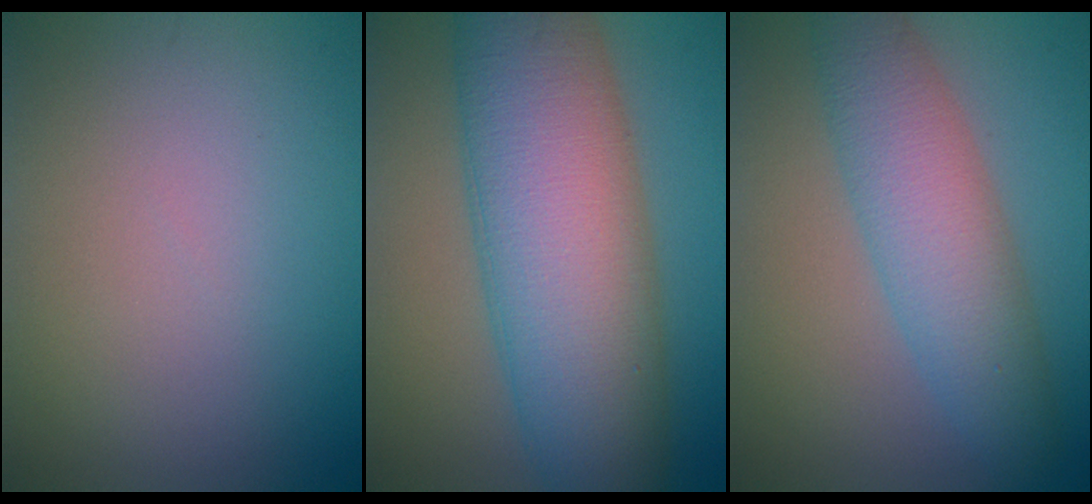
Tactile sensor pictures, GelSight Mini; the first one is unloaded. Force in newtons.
{"total": 12.9, "press": 12.9, "slide": 0.5}
{"total": 6.2, "press": 6.2, "slide": 0.1}